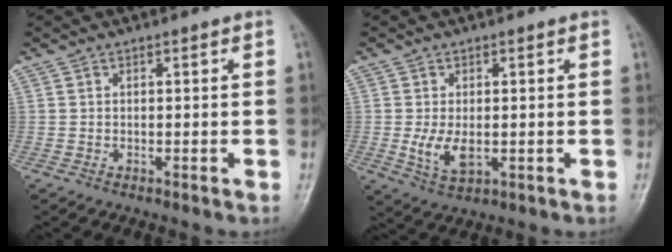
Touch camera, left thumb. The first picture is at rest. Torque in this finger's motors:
{"motor_torque": [0.09, 0.11, 0.29, -0.01, 0.03]}